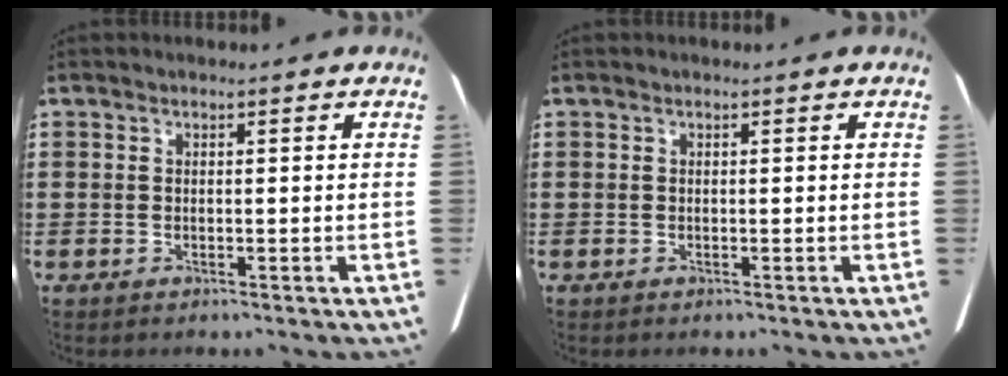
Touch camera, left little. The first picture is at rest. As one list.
[{"total": 0.0}]